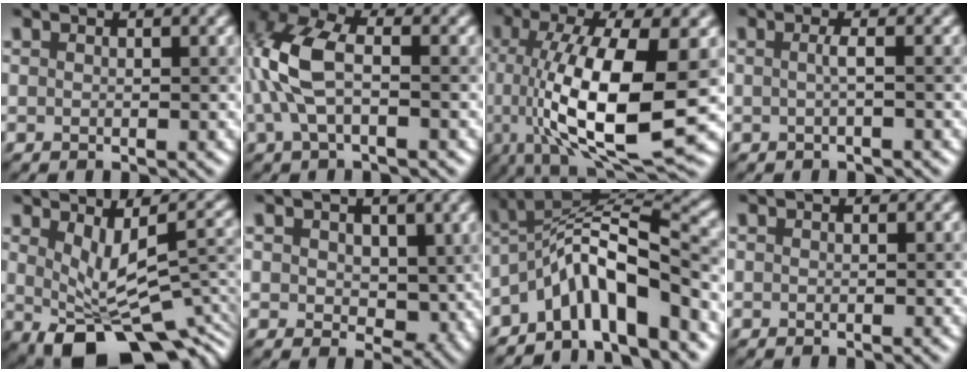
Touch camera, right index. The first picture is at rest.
{"total": 5.5, "force": [-0.1, 2.5, 4.9], "torque": [-0.126, 0.016, -0.006]}
{"total": 12.1, "force": [-1.1, 3.9, 11.5], "torque": [-0.210, -0.016, -0.011]}
{"total": 0.8, "force": [-0.1, 0.2, 0.8], "torque": [-0.020, 0.000, -0.002]}
{"total": 9.2, "force": [-1.7, 4.6, 7.8], "torque": [-0.130, -0.035, 0.000]}
{"total": 3.4, "force": [0.6, 2.6, 2.0], "torque": [-0.032, -0.010, 0.015]}
{"total": 7.9, "force": [-4.1, 2.4, 6.3], "torque": [-0.097, 0.017, -0.082]}
{"total": 0.0}